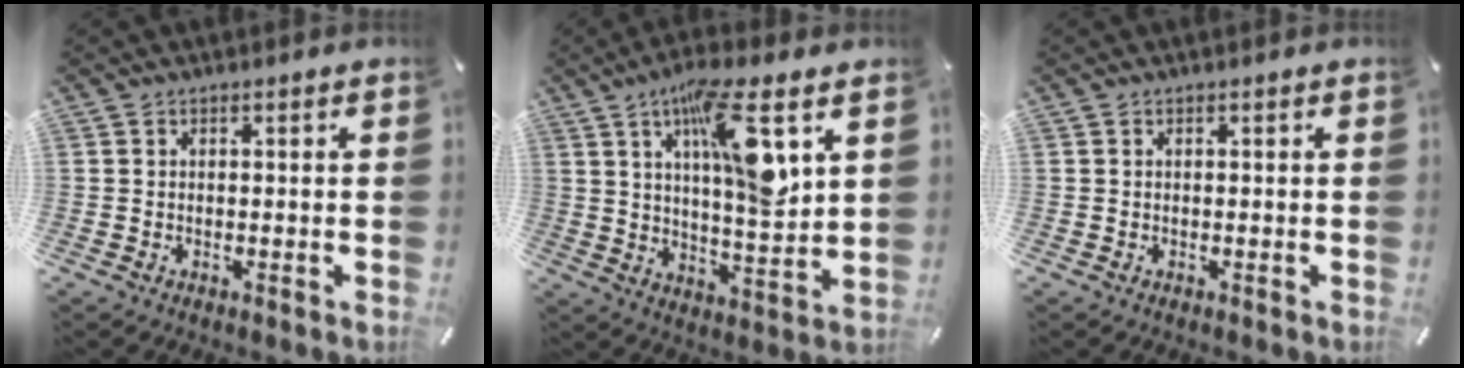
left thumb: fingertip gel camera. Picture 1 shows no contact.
{"total": 16.3, "force": [7.2, 4.6, 13.9], "torque": [-0.230, -0.026, 0.110]}
{"total": 0.0}